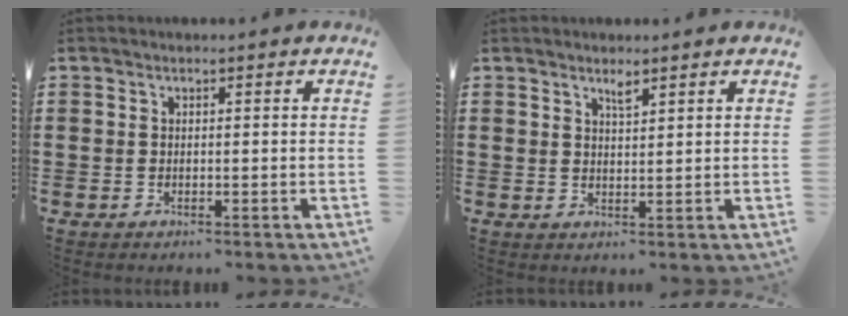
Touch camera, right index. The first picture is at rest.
{"total": 1.8, "force": [1.4, 0.4, 1.1], "torque": [-0.023, 0.001, 0.025]}